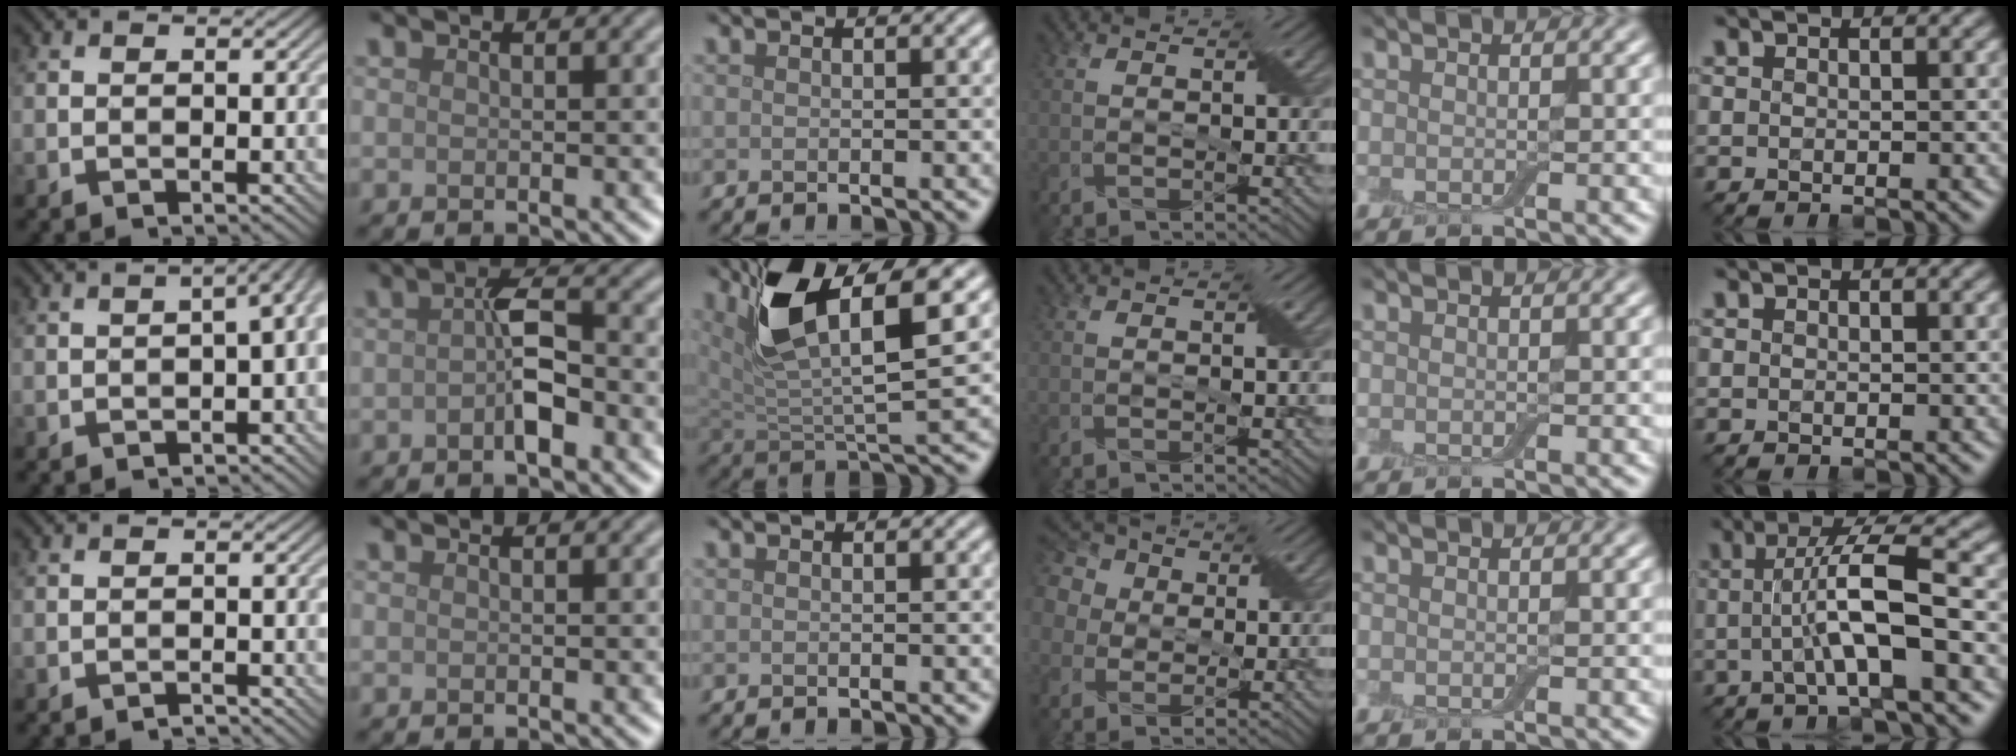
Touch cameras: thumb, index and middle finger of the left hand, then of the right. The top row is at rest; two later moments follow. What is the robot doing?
{"motion": "peel", "object": "adhesive wrap"}